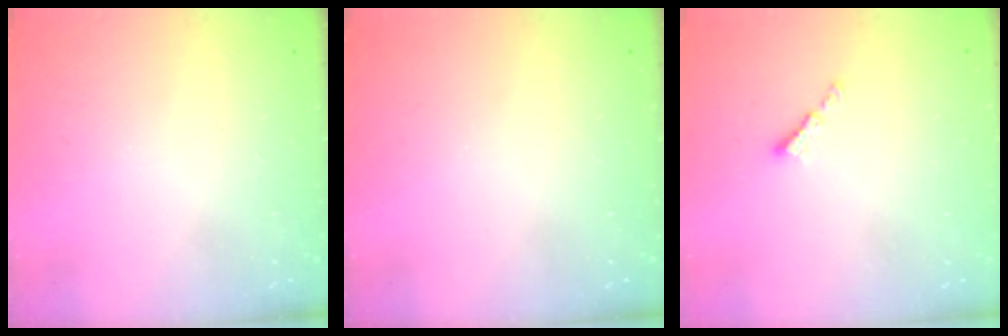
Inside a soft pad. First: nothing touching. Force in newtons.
{"total": 0.0}
{"total": 2.1, "press": 2.1, "slide": 0.4}